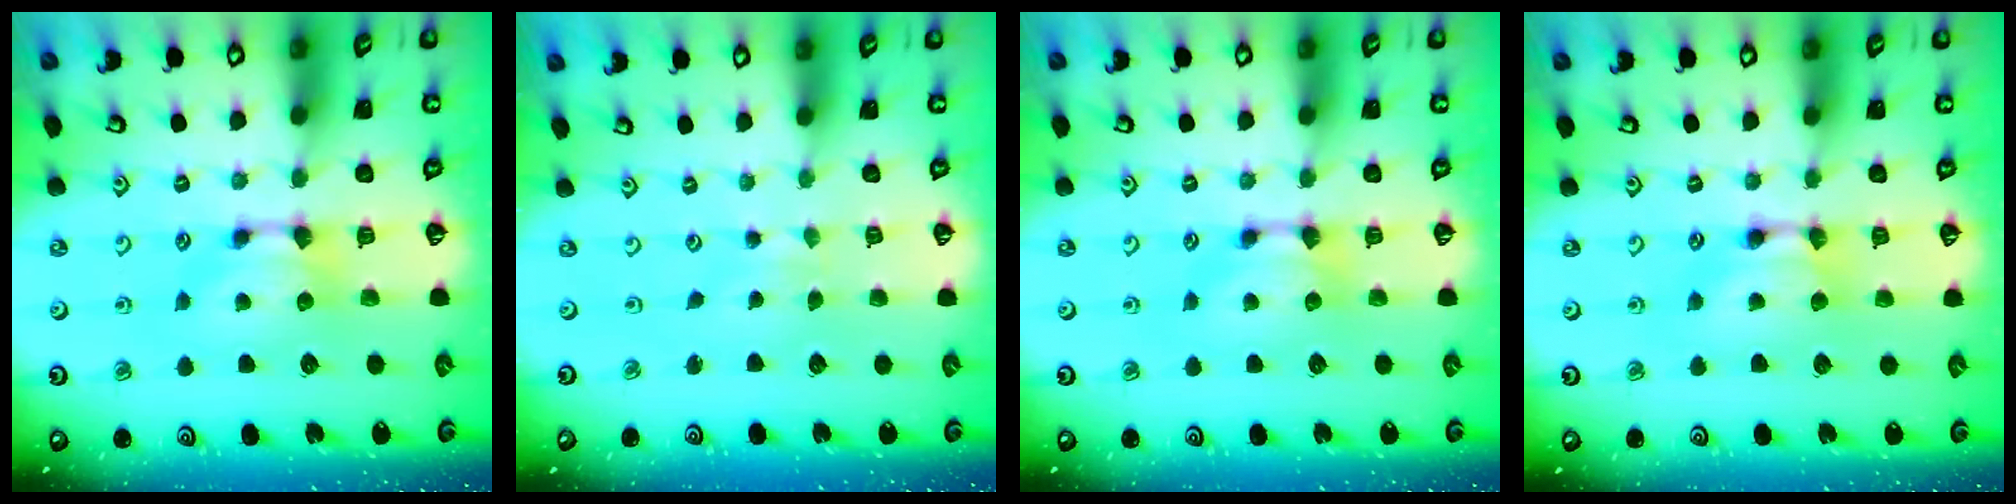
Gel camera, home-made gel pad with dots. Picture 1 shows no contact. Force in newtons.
{"total": 2.9, "press": 2.9, "slide": 0.4}
{"total": 0.0}
{"total": 1.6, "press": 1.6, "slide": 0.2}